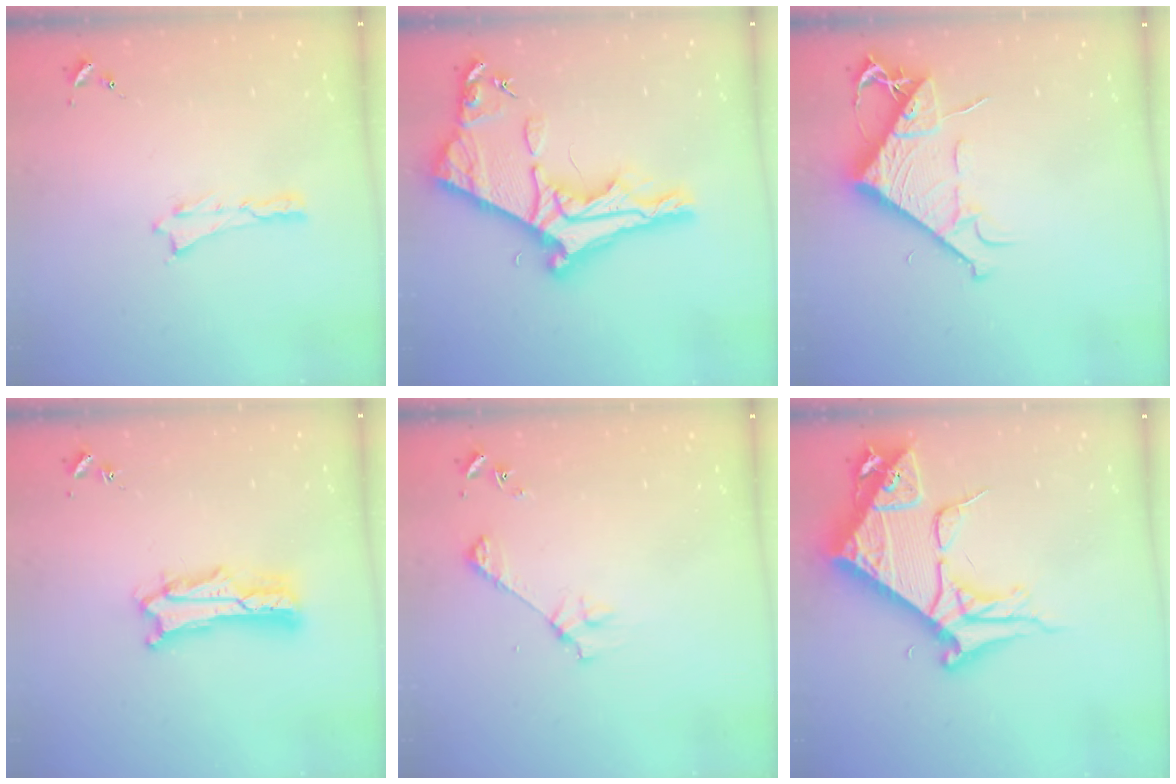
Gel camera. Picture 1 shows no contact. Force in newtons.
{"total": 10.1, "press": 10.1, "slide": 1.0}
{"total": 8.2, "press": 8.1, "slide": 1.1}
{"total": 5.0, "press": 5.0, "slide": 0.6}
{"total": 3.8, "press": 3.8, "slide": 0.3}
{"total": 10.4, "press": 10.3, "slide": 1.2}